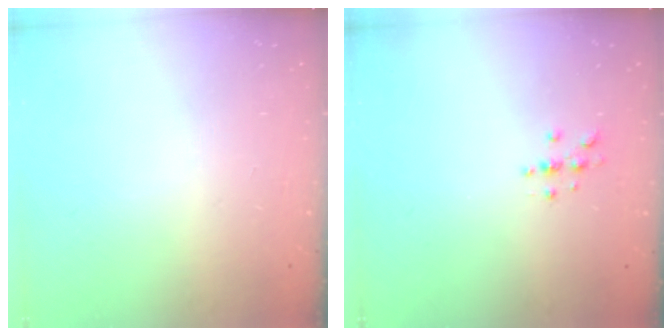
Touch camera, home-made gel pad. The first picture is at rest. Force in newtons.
{"total": 3.0, "press": 3.0, "slide": 0.4}